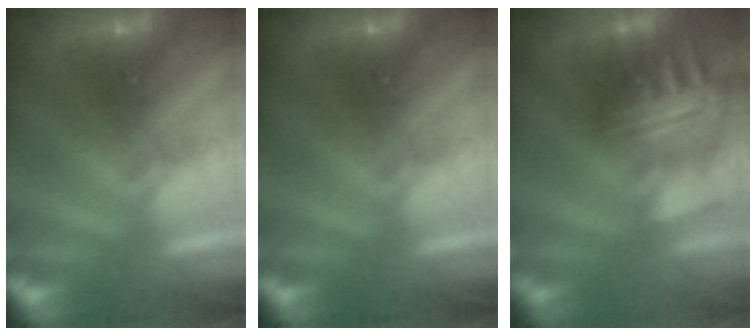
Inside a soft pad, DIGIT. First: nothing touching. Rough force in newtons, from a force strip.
{"total": 0.0}
{"total": 5.6}